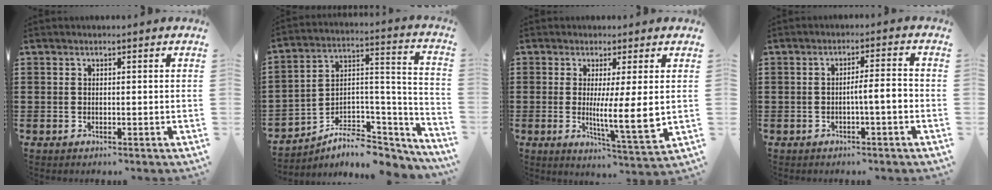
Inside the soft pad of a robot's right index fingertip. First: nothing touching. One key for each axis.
{"total": 5.7, "fx": -3.9, "fy": 3.5, "fz": 2.3, "tx": -0.048, "ty": -0.007, "tz": -0.071}
{"total": 7.5, "fx": 0.6, "fy": 0.5, "fz": 7.5, "tx": -0.120, "ty": -0.021, "tz": 0.008}
{"total": 3.9, "fx": -1.0, "fy": 0.5, "fz": 3.7, "tx": -0.066, "ty": 0.002, "tz": -0.021}